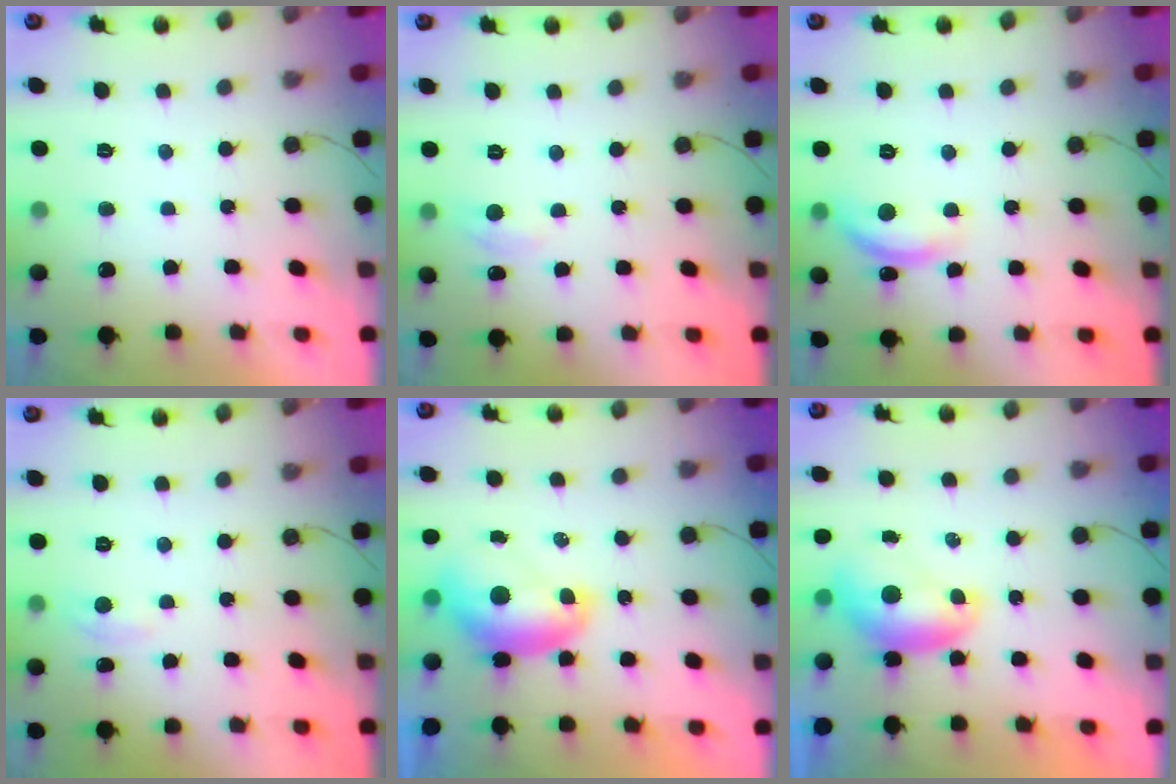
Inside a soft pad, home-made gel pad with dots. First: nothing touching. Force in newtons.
{"total": 4.7, "press": 4.7, "slide": 0.6}
{"total": 12.1, "press": 12.1, "slide": 0.7}
{"total": 2.6, "press": 2.6, "slide": 0.3}
{"total": 8.1, "press": 8.1, "slide": 0.7}
{"total": 7.3, "press": 7.3, "slide": 0.1}